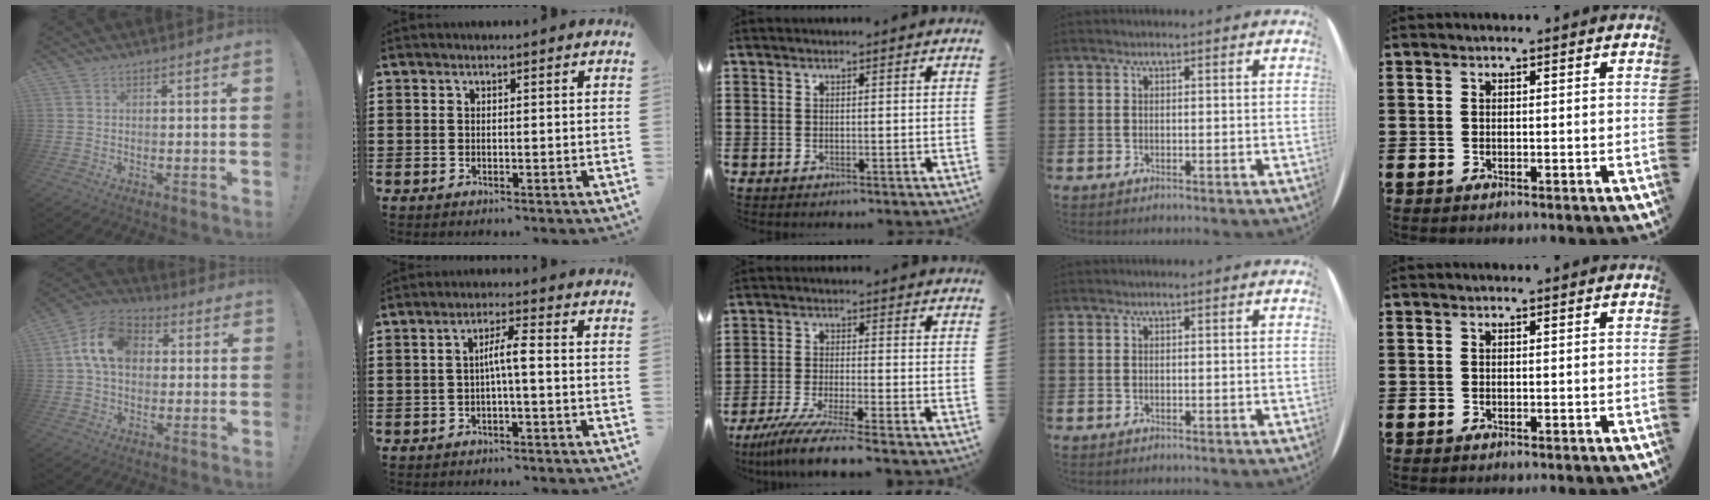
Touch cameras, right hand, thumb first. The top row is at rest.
{"thumb": {"total": 13.3, "force": [2.8, 9.6, 8.8], "torque": [-0.159, 0.012, 0.055]}, "index": {"total": 4.0, "force": [-0.5, 0.4, 3.9], "torque": [-0.074, 0.006, -0.013]}, "middle": {"total": 6.1, "force": [-5.2, -0.4, 3.3], "torque": [-0.072, -0.021, -0.099]}}